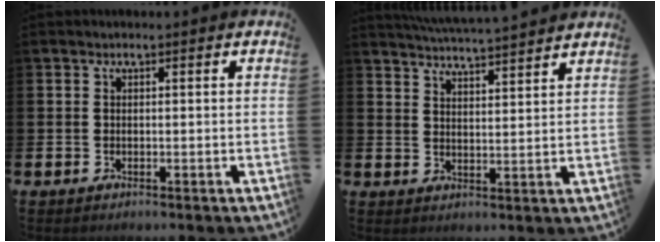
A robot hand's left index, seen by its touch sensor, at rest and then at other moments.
{"total": 5.3, "force": [5.3, -0.3, 0.5], "torque": [-0.022, -0.034, 0.093]}